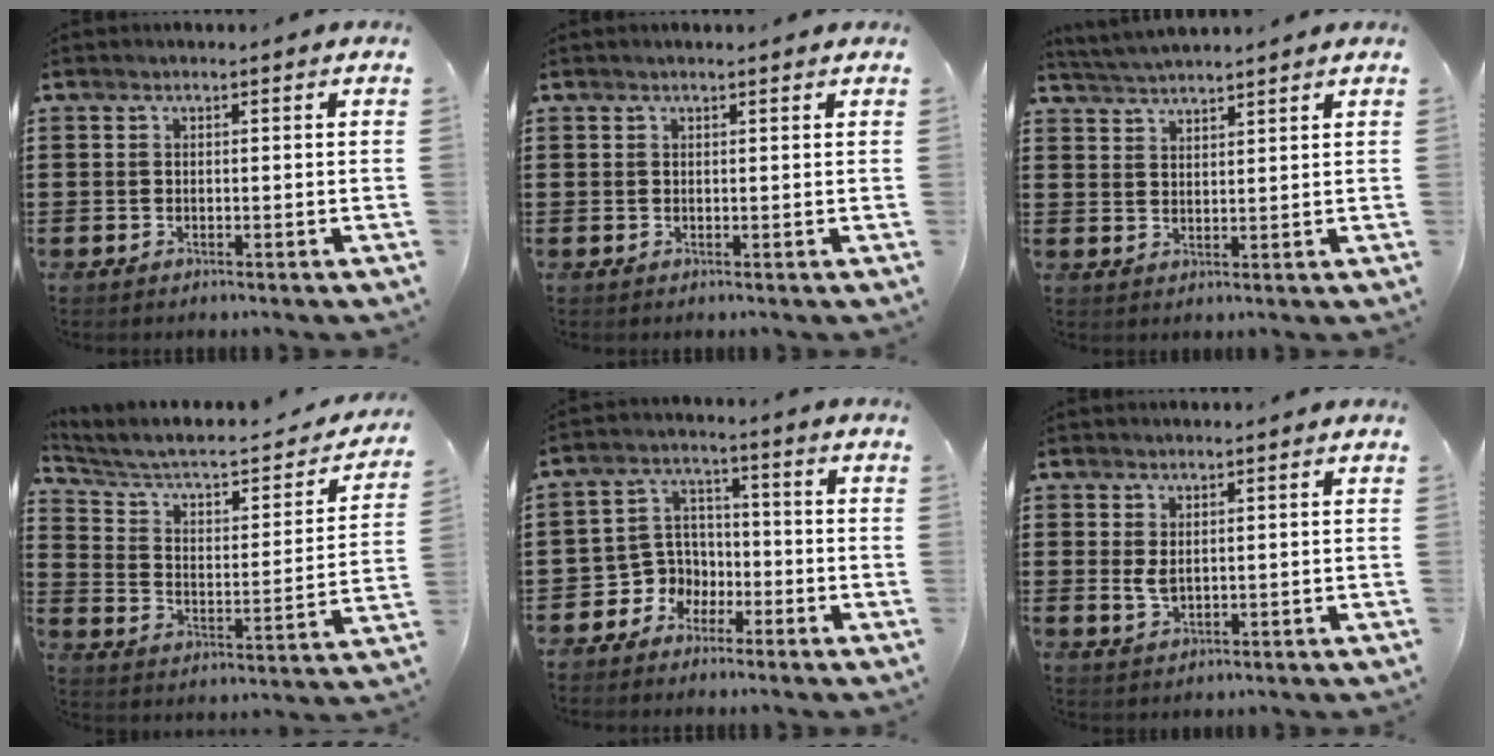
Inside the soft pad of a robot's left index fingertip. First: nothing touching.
{"total": 0.7, "force": [0.5, 0.0, 0.4], "torque": [-0.009, -0.001, 0.010]}
{"total": 3.0, "force": [3.0, -0.3, 0.1], "torque": [-0.013, -0.008, 0.055]}
{"total": 5.4, "force": [4.4, 1.7, 2.7], "torque": [-0.079, -0.037, 0.066]}
{"total": 5.4, "force": [-2.9, 4.5, 0.6], "torque": [-0.041, 0.002, -0.062]}
{"total": 2.4, "force": [0.7, 1.1, 2.0], "torque": [-0.056, -0.003, 0.009]}